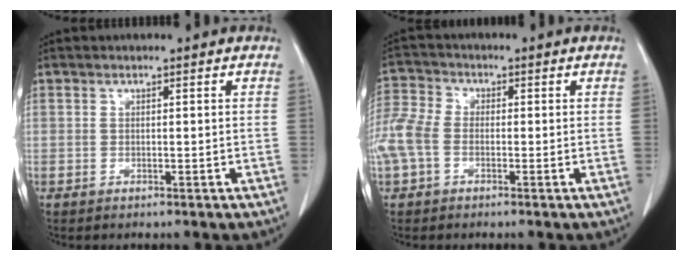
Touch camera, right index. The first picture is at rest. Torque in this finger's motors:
{"motor_torque": [0.94, -0.16, 0.41, 0.10]}